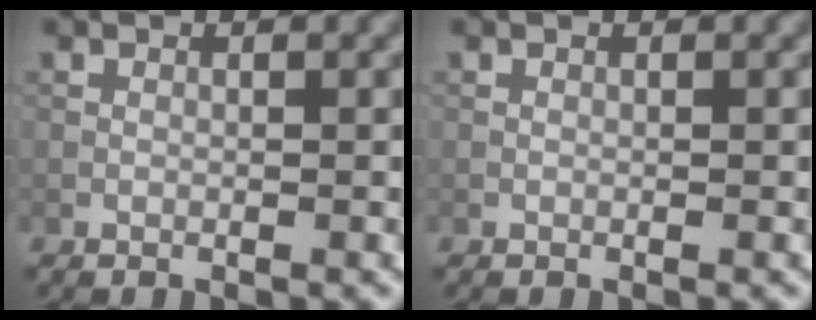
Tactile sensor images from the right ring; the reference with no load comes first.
{"total": 0.0}